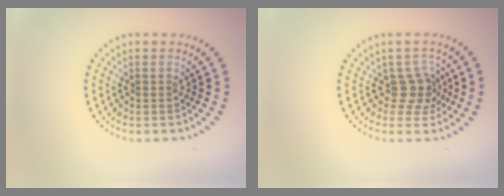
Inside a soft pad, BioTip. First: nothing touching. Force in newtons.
{"total": 2.6, "press": 2.0, "slide": 1.7}